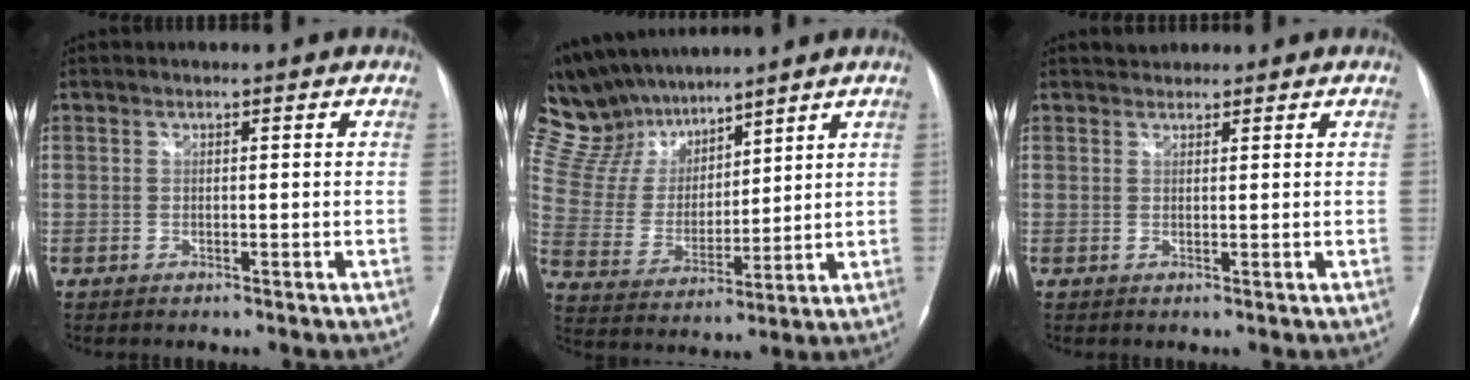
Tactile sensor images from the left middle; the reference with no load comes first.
{"total": 15.7, "force": [13.7, 5.5, 5.3], "torque": [-0.119, 0.031, 0.270]}
{"total": 1.4, "force": [1.2, 0.6, -0.2], "torque": [0.001, 0.011, 0.020]}